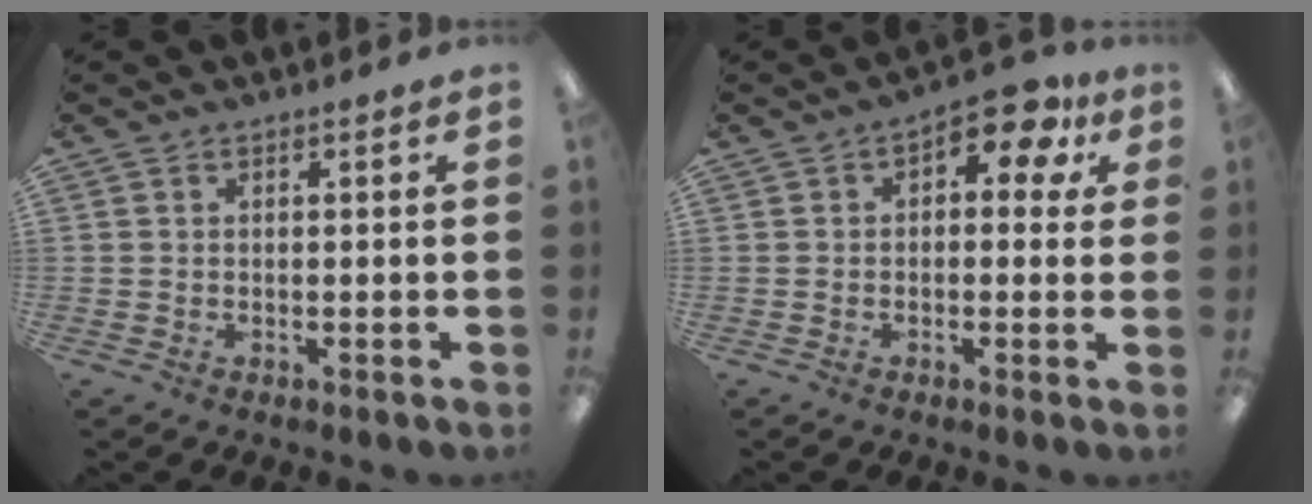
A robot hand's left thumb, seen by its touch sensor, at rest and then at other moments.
{"total": 8.0, "force": [3.3, 4.0, 6.1], "torque": [-0.074, -0.014, 0.049]}